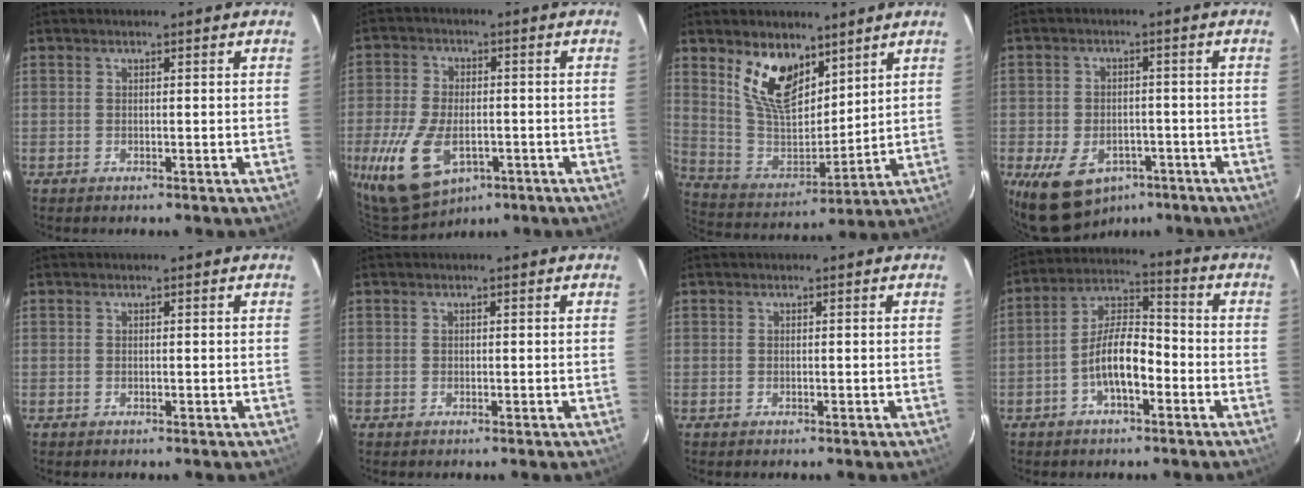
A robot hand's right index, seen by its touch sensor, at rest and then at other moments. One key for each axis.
{"total": 15.0, "fx": -5.5, "fy": 8.7, "fz": 10.9, "tx": -0.246, "ty": -0.028, "tz": -0.089}
{"total": 14.3, "fx": 8.7, "fy": 7.6, "fz": 8.5, "tx": -0.167, "ty": -0.004, "tz": 0.175}
{"total": 11.6, "fx": -6.6, "fy": 7.6, "fz": 5.8, "tx": -0.137, "ty": -0.007, "tz": -0.088}
{"total": 0.0}
{"total": 0.0}
{"total": 0.0}
{"total": 9.1, "fx": -3.6, "fy": 3.5, "fz": 7.6, "tx": -0.152, "ty": 0.024, "tz": -0.062}